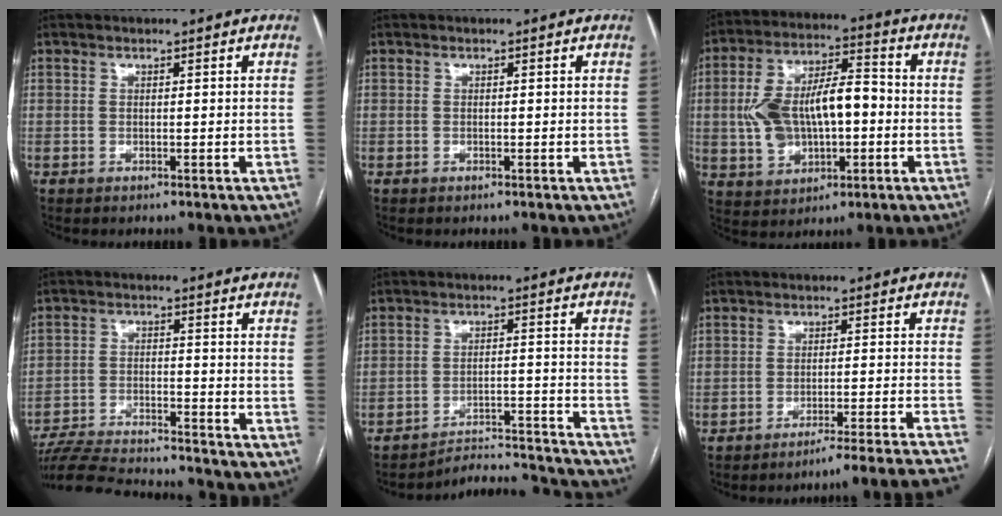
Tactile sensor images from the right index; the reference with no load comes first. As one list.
[{"total": 0.0}, {"total": 14.0, "force": [-0.9, 6.6, 12.3], "torque": [-0.239, 0.033, -0.005]}, {"total": 15.7, "force": [-14.8, 1.8, 4.9], "torque": [-0.094, -0.006, -0.229]}, {"total": 16.0, "force": [-15.9, -0.2, 1.4], "torque": [-0.001, 0.023, -0.212]}, {"total": 17.3, "force": [-16.2, -2.9, 5.2], "torque": [-0.016, -0.021, -0.204]}]